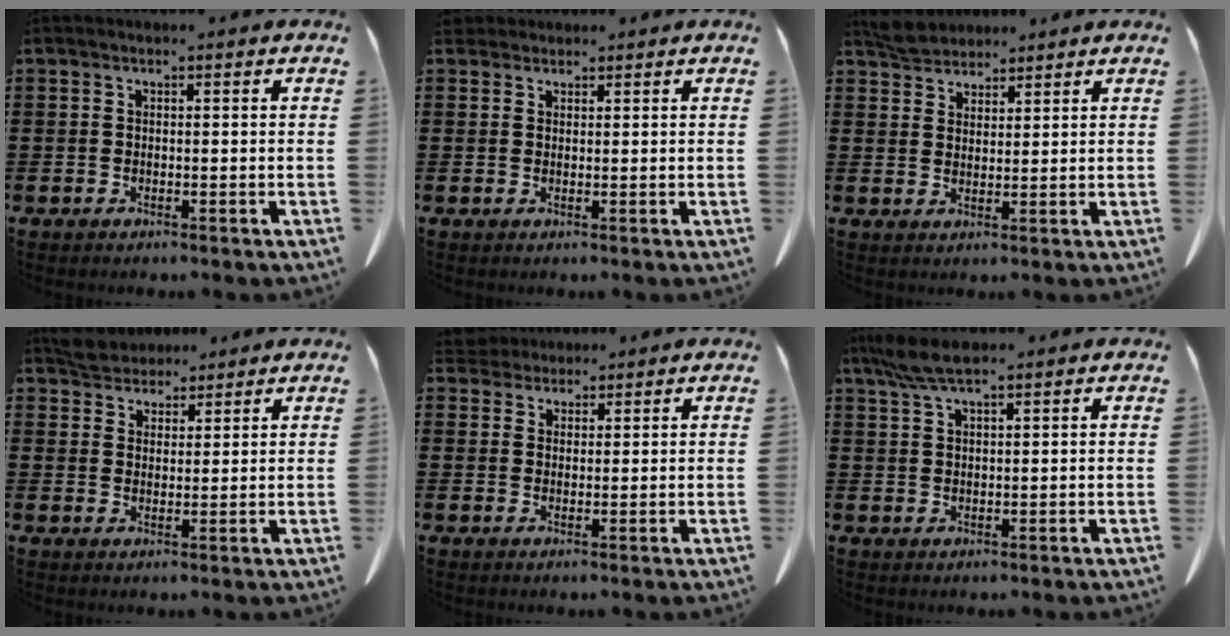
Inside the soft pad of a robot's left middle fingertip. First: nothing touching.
{"total": 1.8, "force": [1.6, 0.8, 0.3], "torque": [-0.012, 0.004, 0.032]}
{"total": 3.8, "force": [3.5, 1.2, 0.6], "torque": [-0.023, 0.000, 0.069]}
{"total": 4.2, "force": [3.9, 1.4, 0.3], "torque": [-0.020, -0.005, 0.077]}
{"total": 2.8, "force": [2.7, 0.9, 0.0], "torque": [-0.009, -0.002, 0.053]}
{"total": 5.2, "force": [3.9, 0.7, 3.4], "torque": [-0.075, -0.003, 0.072]}